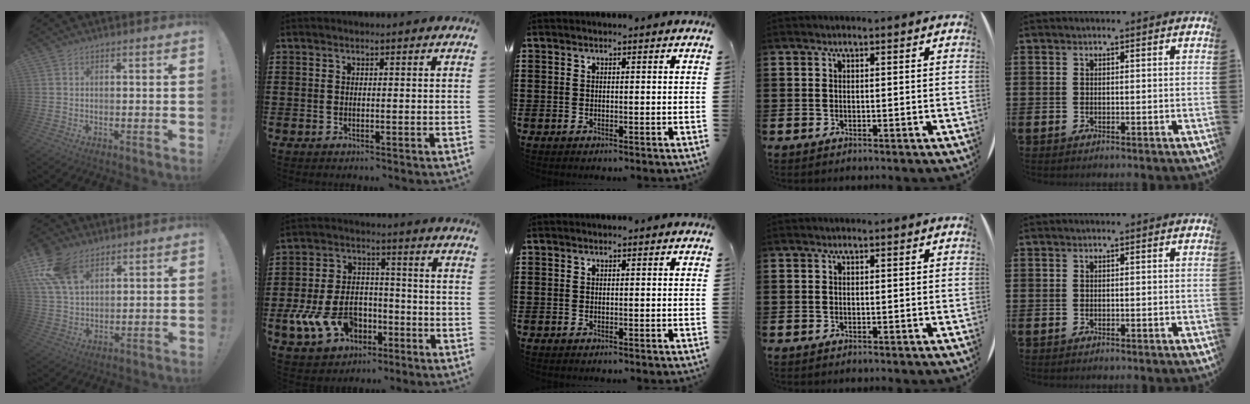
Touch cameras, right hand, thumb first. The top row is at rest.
{"thumb": {"total": 13.6, "force": [7.4, 8.5, 7.5], "torque": [-0.151, -0.028, 0.145]}, "index": {"total": 11.0, "force": [-3.9, 7.6, 6.9], "torque": [-0.165, 0.017, -0.067]}}